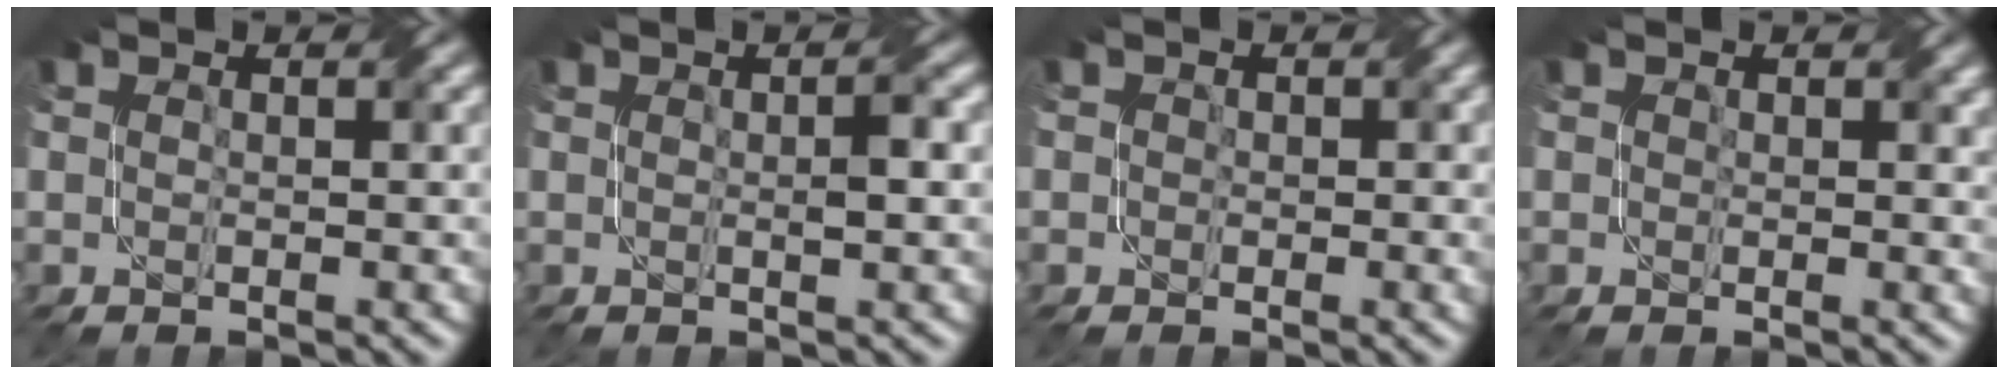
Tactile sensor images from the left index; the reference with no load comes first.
{"total": 1.5, "force": [0.1, 0.2, 1.4], "torque": [-0.021, 0.003, 0.002]}
{"total": 1.8, "force": [0.4, 1.6, 0.7], "torque": [-0.005, 0.003, -0.006]}
{"total": 1.2, "force": [0.6, 0.9, 0.5], "torque": [-0.004, -0.001, 0.008]}